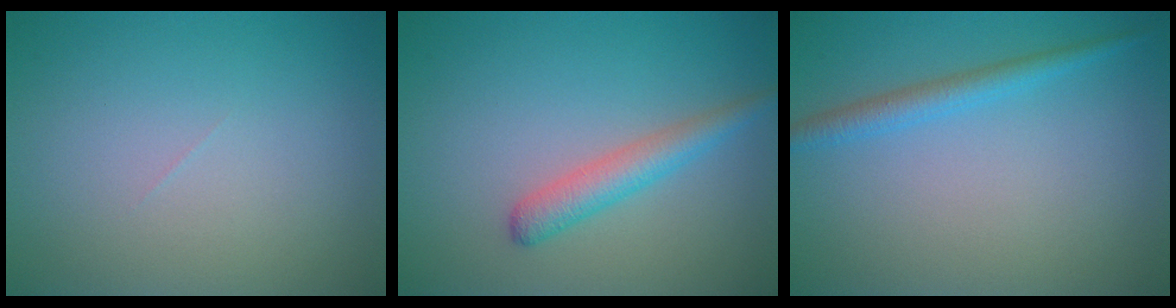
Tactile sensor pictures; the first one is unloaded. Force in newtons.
{"total": 2.7, "press": 2.7, "slide": 0.0}
{"total": 2.1, "press": 2.1, "slide": 0.1}